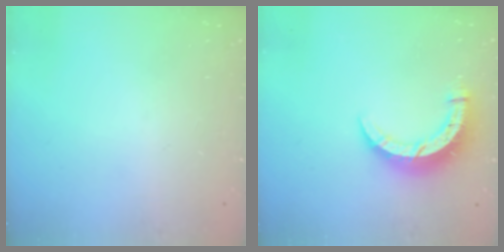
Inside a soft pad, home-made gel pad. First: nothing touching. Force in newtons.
{"total": 8.8, "press": 8.7, "slide": 0.9}